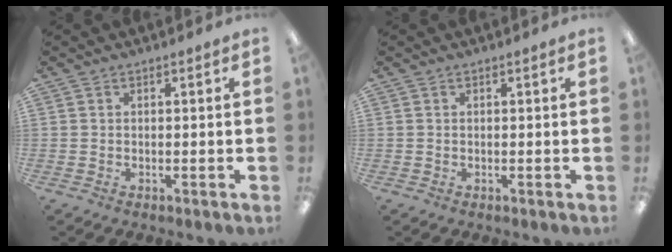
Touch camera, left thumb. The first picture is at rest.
{"total": 0.0}